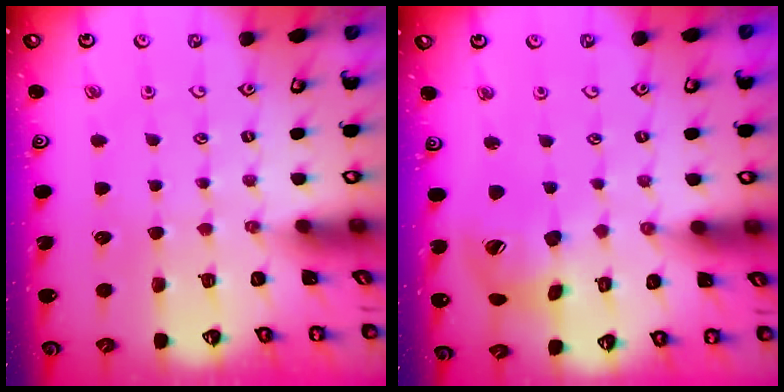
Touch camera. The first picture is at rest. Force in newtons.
{"total": 15.6, "press": 15.4, "slide": 2.2}